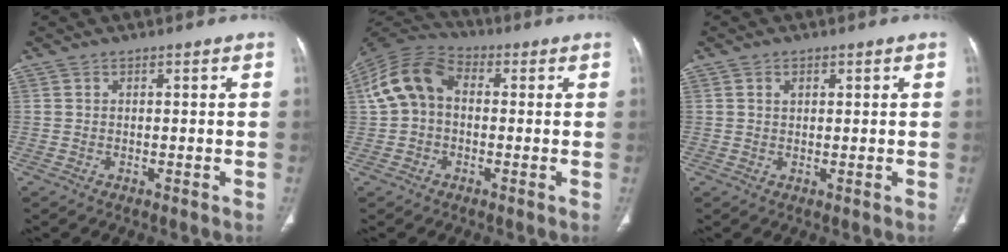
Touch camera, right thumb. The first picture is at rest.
{"total": 10.9, "force": [0.7, 7.9, 7.4], "torque": [-0.141, 0.032, 0.000]}
{"total": 1.3, "force": [0.6, 0.9, 0.7], "torque": [-0.010, -0.002, 0.012]}